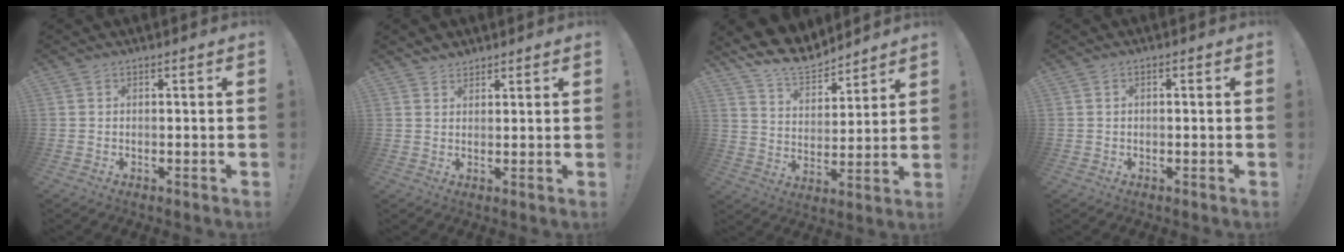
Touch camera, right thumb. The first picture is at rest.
{"total": 3.0, "force": [2.6, 1.4, 0.3], "torque": [0.006, -0.018, 0.048]}
{"total": 11.7, "force": [10.3, 4.5, 3.2], "torque": [-0.068, -0.084, 0.193]}
{"total": 0.9, "force": [-0.3, 0.6, 0.6], "torque": [-0.010, 0.004, -0.005]}